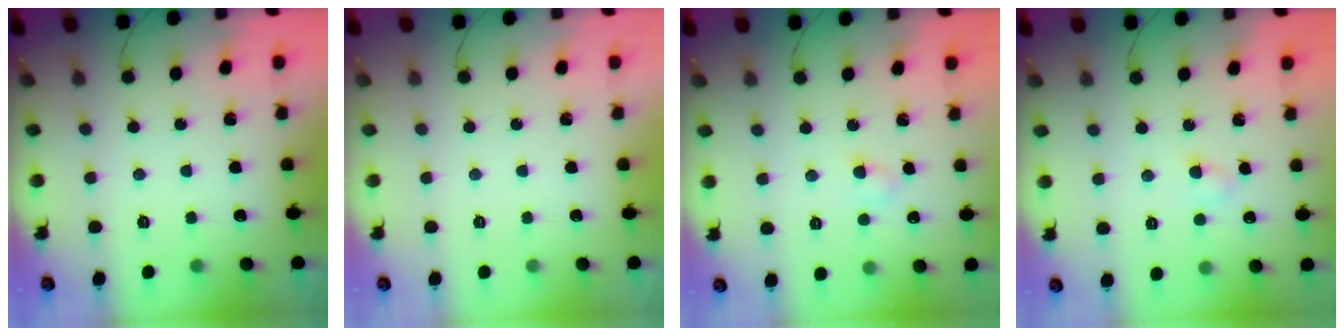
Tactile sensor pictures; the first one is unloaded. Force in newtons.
{"total": 0.0}
{"total": 2.3, "press": 2.1, "slide": 0.8}
{"total": 2.3, "press": 2.1, "slide": 0.8}